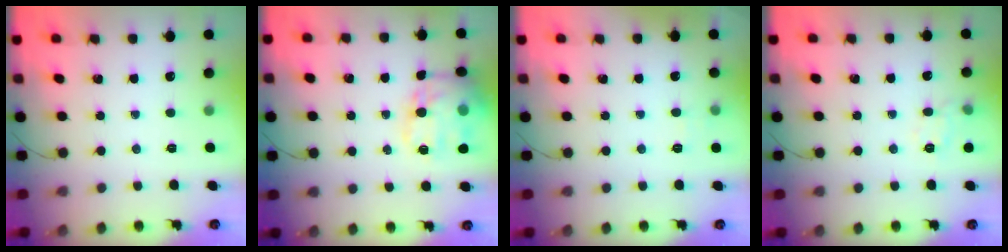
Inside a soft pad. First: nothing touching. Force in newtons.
{"total": 17.5, "press": 17.3, "slide": 2.5}
{"total": 4.9, "press": 4.7, "slide": 1.3}
{"total": 7.4, "press": 7.3, "slide": 1.1}